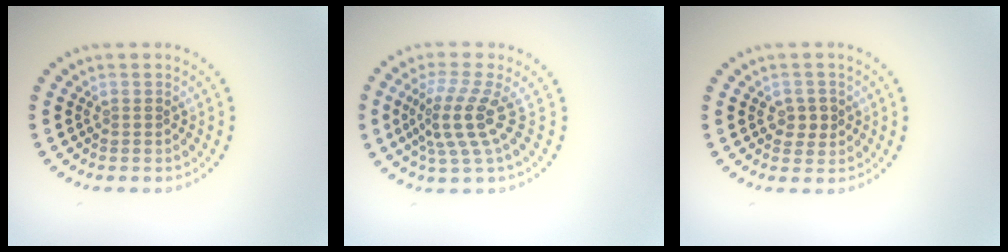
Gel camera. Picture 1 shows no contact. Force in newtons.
{"total": 3.8, "press": 2.7, "slide": 2.7}
{"total": 1.9, "press": 1.8, "slide": 0.3}